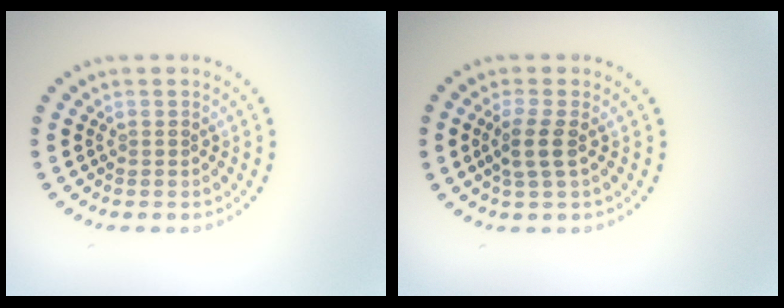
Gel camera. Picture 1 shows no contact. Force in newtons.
{"total": 2.2, "press": 2.0, "slide": 1.0}